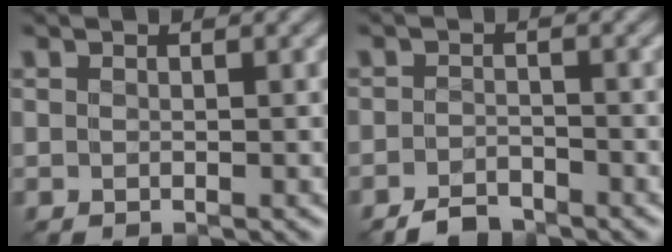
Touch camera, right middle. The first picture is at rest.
{"total": 2.4, "force": [-2.0, 0.9, 0.8], "torque": [-0.014, 0.002, -0.039]}